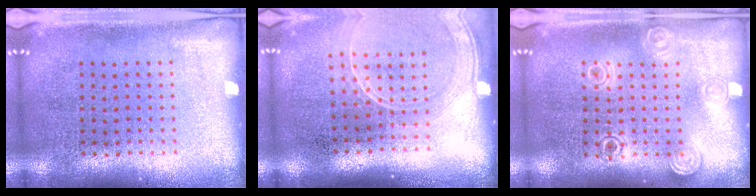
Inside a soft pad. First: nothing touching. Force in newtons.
{"total": 1.6, "press": 1.4, "slide": 0.8}
{"total": 1.3, "press": 1.2, "slide": 0.4}